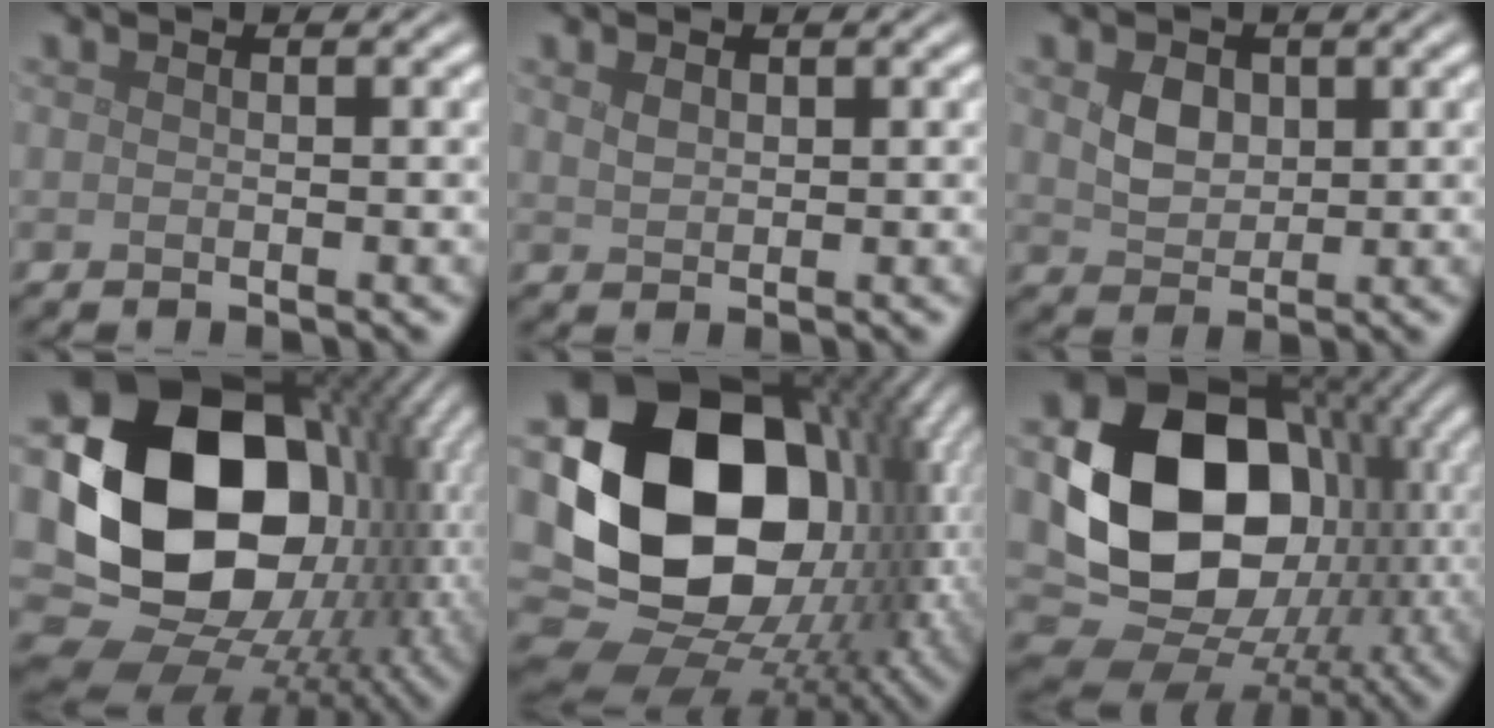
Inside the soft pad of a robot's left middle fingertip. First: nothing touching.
{"total": 1.2, "force": [0.7, 0.7, 0.7], "torque": [-0.016, 0.000, 0.016]}
{"total": 2.6, "force": [0.8, 2.0, 1.5], "torque": [-0.032, -0.001, 0.015]}
{"total": 19.9, "force": [0.7, 14.8, 13.2], "torque": [-0.260, -0.006, 0.031]}
{"total": 19.6, "force": [1.0, 14.2, 13.5], "torque": [-0.269, -0.006, 0.035]}
{"total": 16.6, "force": [0.7, 13.2, 9.9], "torque": [-0.159, -0.017, 0.005]}